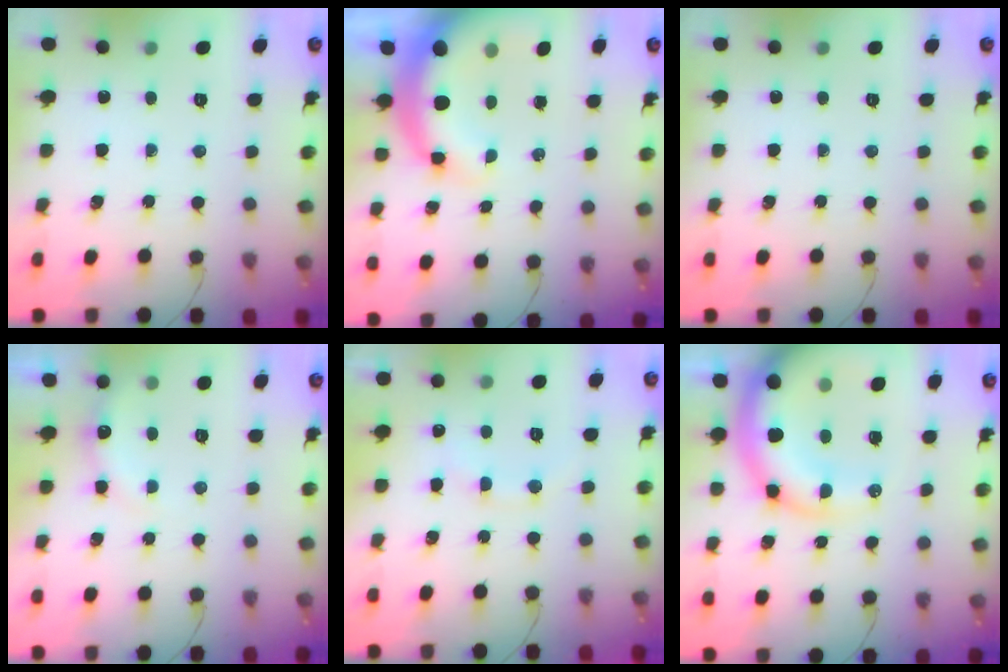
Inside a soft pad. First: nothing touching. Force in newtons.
{"total": 10.9, "press": 10.6, "slide": 2.5}
{"total": 0.0}
{"total": 7.5, "press": 7.4, "slide": 1.5}
{"total": 7.3, "press": 7.3, "slide": 0.6}
{"total": 21.8, "press": 21.2, "slide": 5.2}